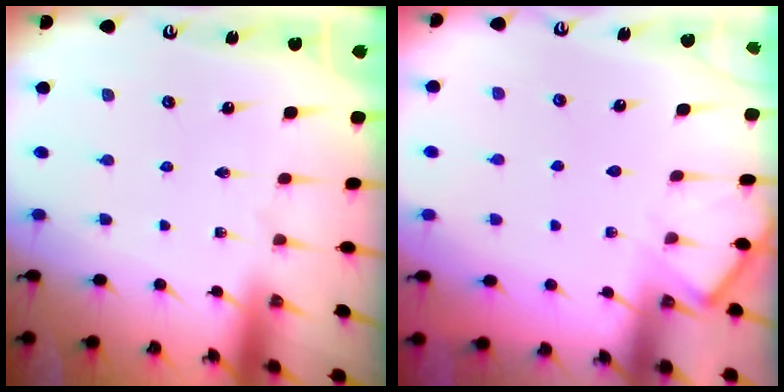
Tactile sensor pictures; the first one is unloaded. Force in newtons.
{"total": 4.7, "press": 4.7, "slide": 0.6}